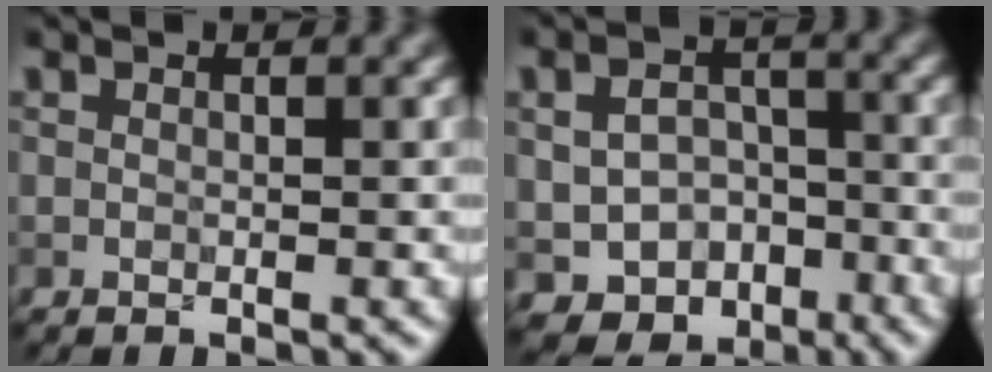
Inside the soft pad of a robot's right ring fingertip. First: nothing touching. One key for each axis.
{"total": 5.4, "fx": -2.4, "fy": 4.1, "fz": 2.5, "tx": -0.041, "ty": -0.006, "tz": -0.031}